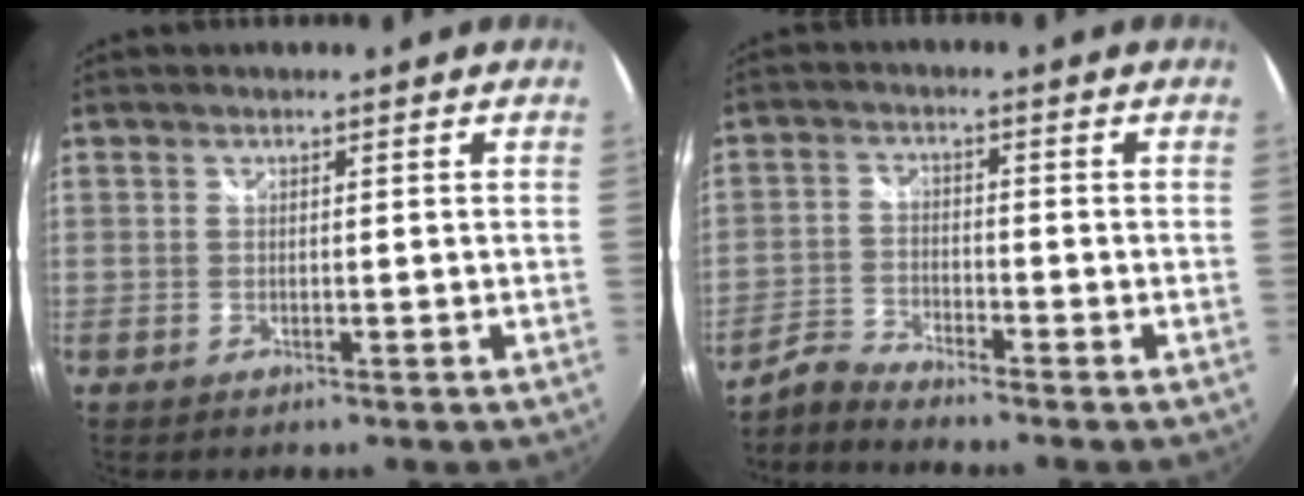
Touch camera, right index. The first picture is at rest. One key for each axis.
{"total": 3.7, "fx": -3.7, "fy": 0.5, "fz": 0.6, "tx": -0.017, "ty": 0.000, "tz": -0.082}